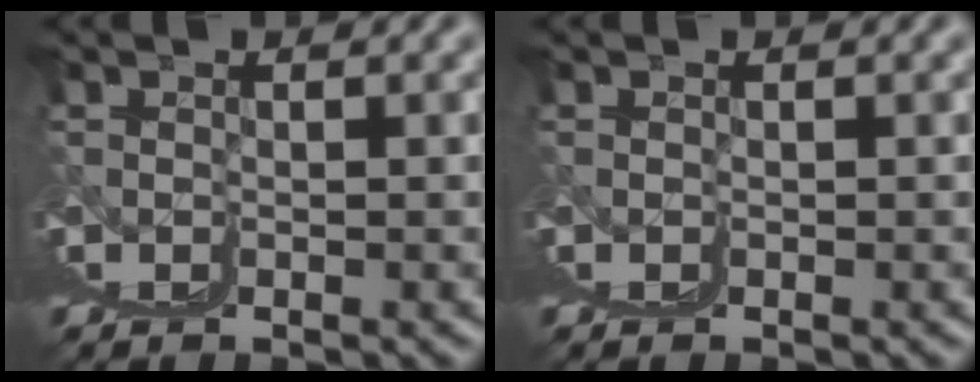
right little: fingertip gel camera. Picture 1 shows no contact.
{"total": 0.0}